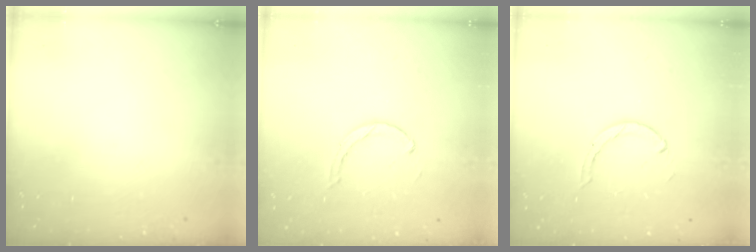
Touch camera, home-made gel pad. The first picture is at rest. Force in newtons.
{"total": 3.6, "press": 3.6, "slide": 0.6}
{"total": 2.2, "press": 2.2, "slide": 0.3}